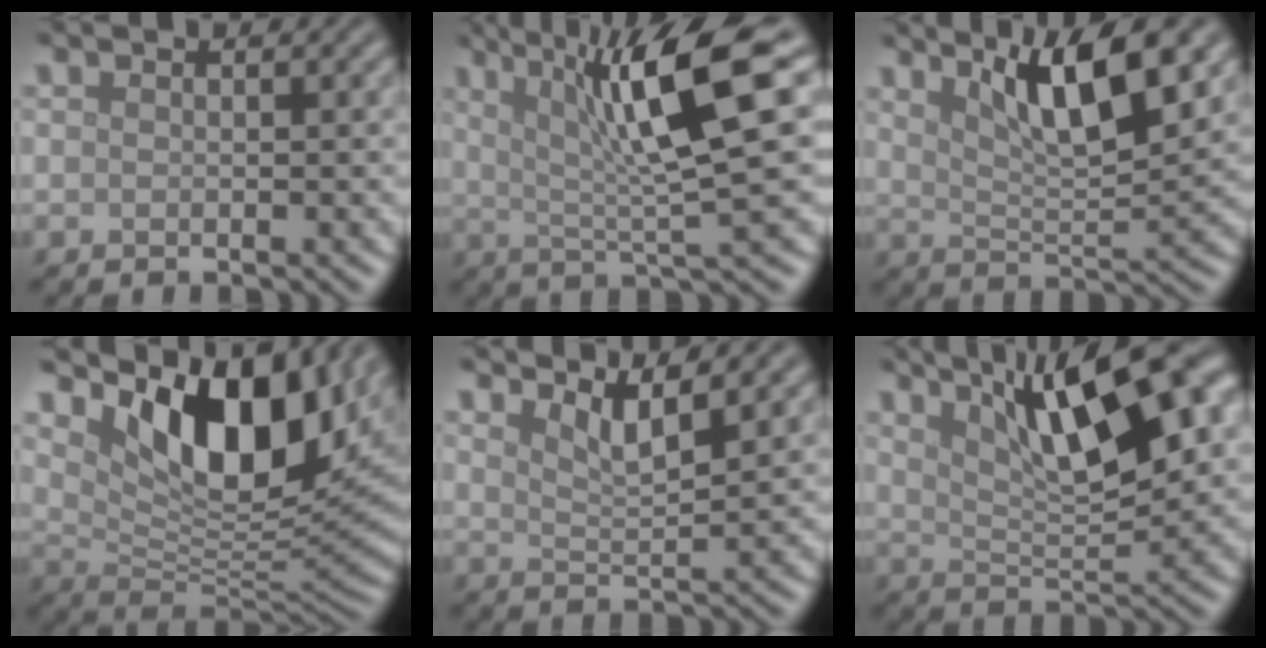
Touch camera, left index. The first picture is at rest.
{"total": 10.6, "force": [3.1, 2.0, 9.9], "torque": [-0.145, 0.005, 0.052]}
{"total": 7.5, "force": [4.2, 1.8, 6.0], "torque": [-0.090, 0.002, 0.073]}
{"total": 11.9, "force": [5.8, 5.5, 8.8], "torque": [-0.140, -0.008, 0.109]}
{"total": 3.1, "force": [2.3, 0.5, 1.9], "torque": [-0.030, -0.004, 0.043]}
{"total": 12.6, "force": [5.8, 3.8, 10.5], "torque": [-0.144, 0.023, 0.086]}